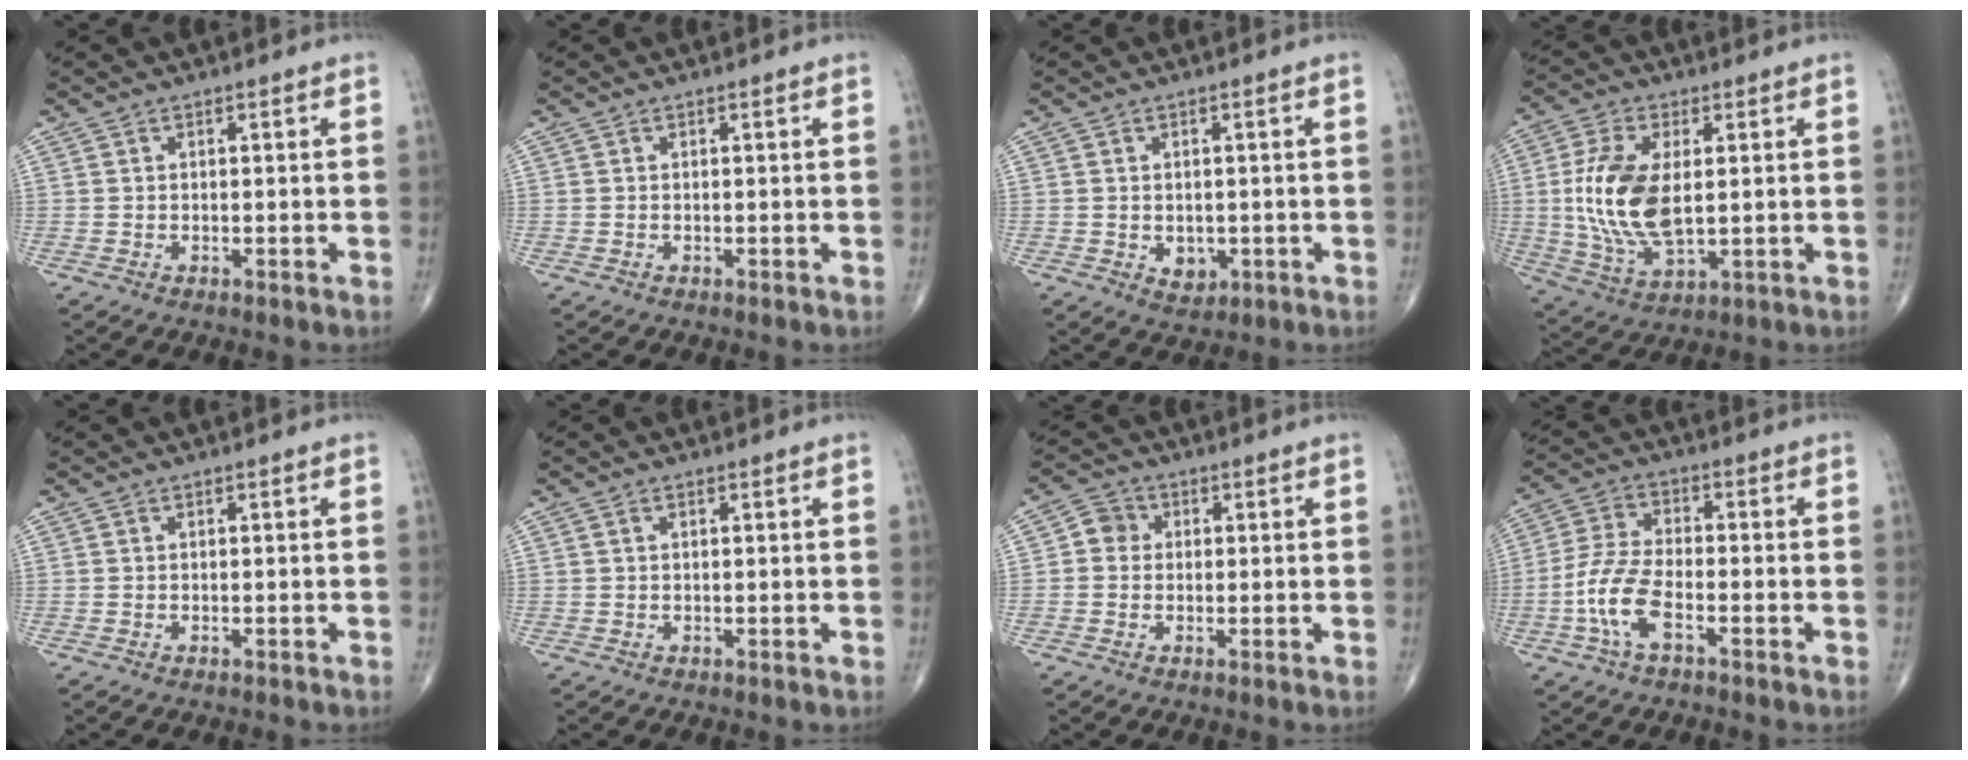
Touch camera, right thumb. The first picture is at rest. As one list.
[{"total": 0.0}, {"total": 3.5, "force": [-0.6, 2.6, 2.2], "torque": [-0.018, -0.002, 0.000]}, {"total": 14.9, "force": [1.1, 7.6, 12.8], "torque": [-0.263, -0.009, 0.028]}, {"total": 0.0}, {"total": 0.8, "force": [0.3, 0.5, 0.5], "torque": [-0.012, 0.004, 0.005]}, {"total": 4.0, "force": [0.3, 3.7, 1.4], "torque": [-0.005, 0.007, -0.004]}, {"total": 9.0, "force": [-3.5, 3.8, 7.4], "torque": [-0.169, 0.022, -0.070]}]